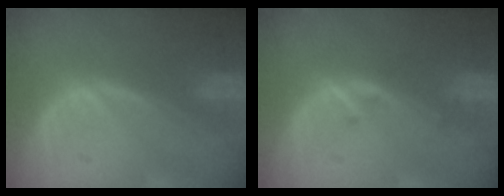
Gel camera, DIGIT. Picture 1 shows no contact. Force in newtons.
{"total": 1.1, "press": 1.1, "slide": 0.1}